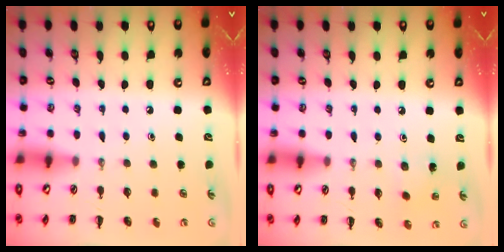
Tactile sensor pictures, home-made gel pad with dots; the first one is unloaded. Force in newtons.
{"total": 2.5, "press": 2.4, "slide": 0.8}